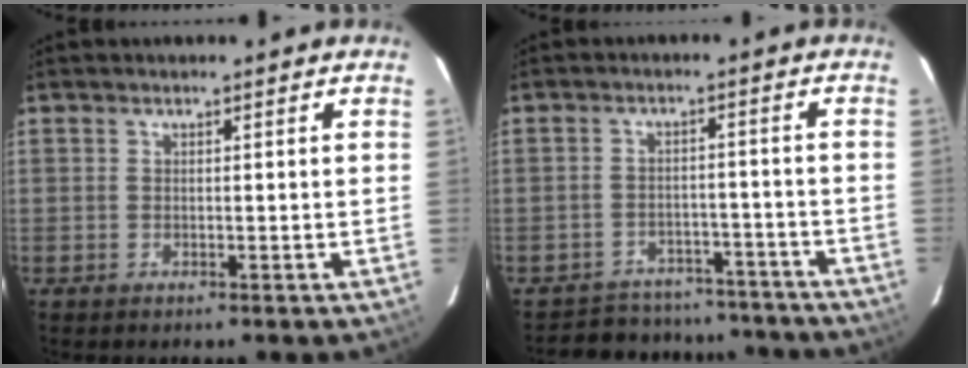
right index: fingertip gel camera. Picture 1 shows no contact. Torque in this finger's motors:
{"motor_torque": [0.93, -1.21, 0.20, 0.02]}